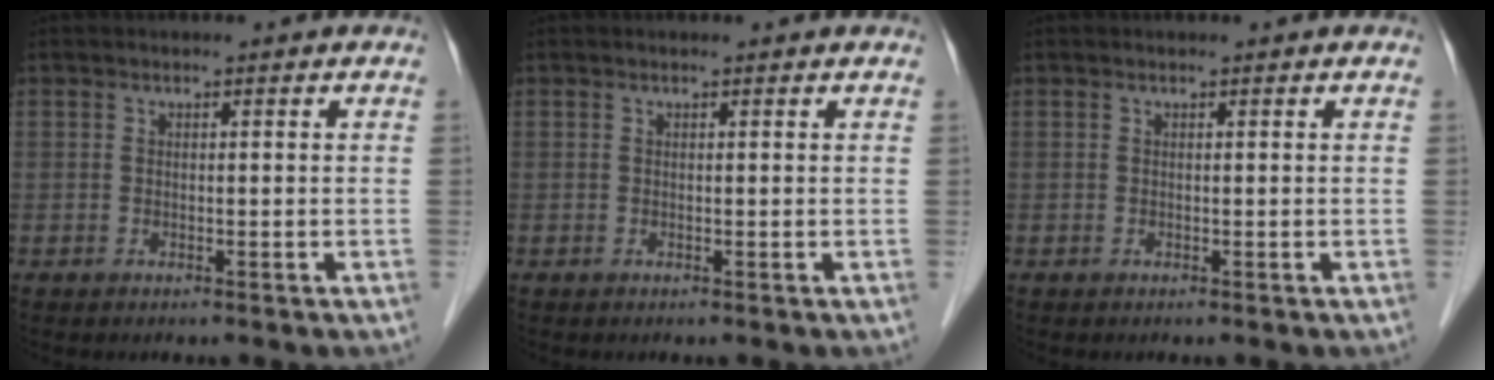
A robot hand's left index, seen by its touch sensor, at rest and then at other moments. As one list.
[{"total": 0.7, "force": [0.7, 0.1, 0.1], "torque": [-0.006, 0.005, 0.005]}, {"total": 0.0}]